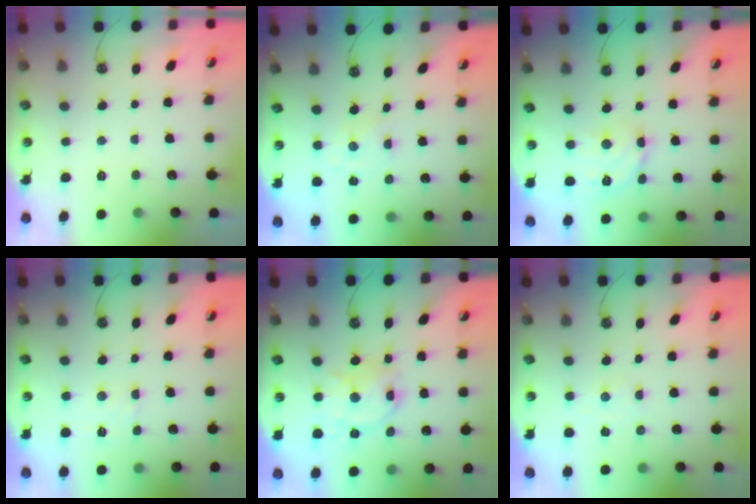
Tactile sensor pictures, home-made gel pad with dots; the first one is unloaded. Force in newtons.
{"total": 0.6, "press": 0.6, "slide": 0.2}
{"total": 10.6, "press": 10.5, "slide": 1.5}
{"total": 2.7, "press": 2.7, "slide": 0.5}
{"total": 14.0, "press": 14.0, "slide": 0.9}
{"total": 1.4, "press": 1.4, "slide": 0.4}